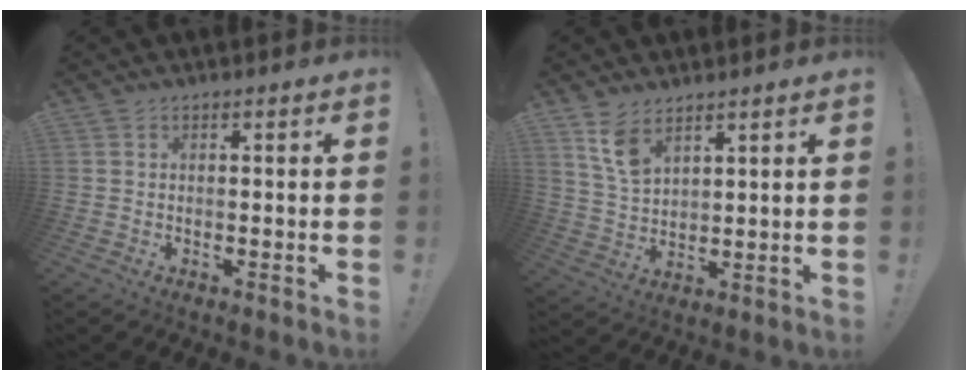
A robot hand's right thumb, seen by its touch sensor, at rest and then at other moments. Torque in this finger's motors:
{"motor_torque": [0.03, 0.15, 0.42, 0.37, 0.02]}